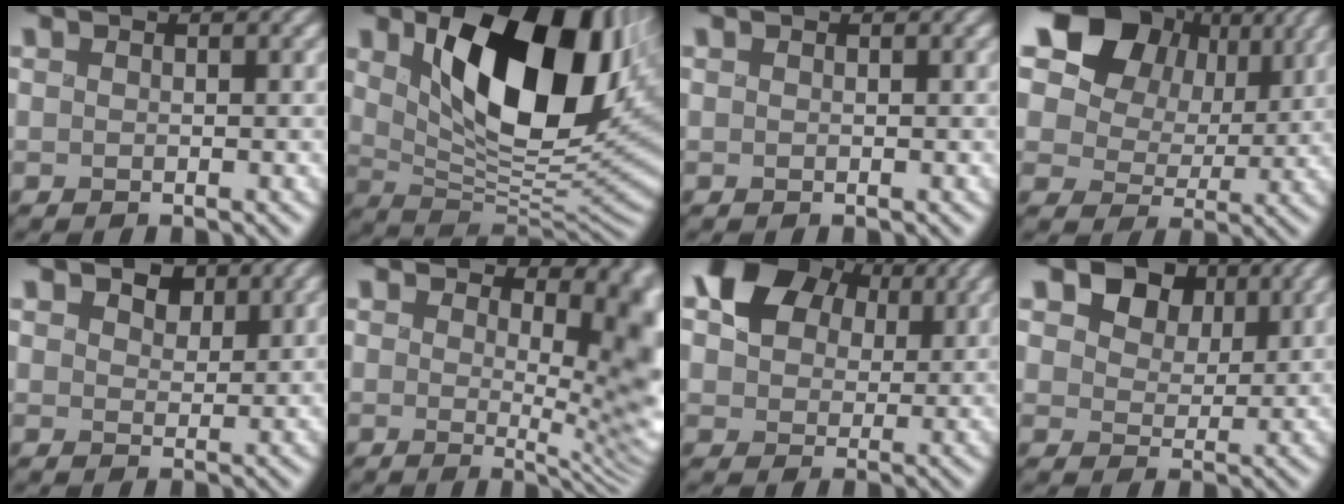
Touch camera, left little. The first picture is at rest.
{"total": 13.7, "force": [3.9, 7.4, 10.8], "torque": [-0.163, -0.017, 0.071]}
{"total": 0.0}
{"total": 13.0, "force": [5.0, 9.5, 7.3], "torque": [-0.136, 0.031, 0.071]}
{"total": 3.6, "force": [1.9, 2.4, 2.0], "torque": [-0.056, 0.004, 0.019]}
{"total": 8.5, "force": [3.1, 4.3, 6.7], "torque": [-0.070, -0.023, 0.055]}
{"total": 7.9, "force": [2.8, 5.9, 4.5], "torque": [-0.081, 0.002, 0.038]}
{"total": 7.0, "force": [3.2, 5.0, 3.6], "torque": [-0.087, 0.001, 0.048]}